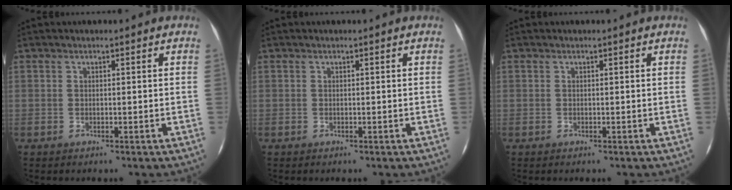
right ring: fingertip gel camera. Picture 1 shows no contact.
{"total": 0.0}
{"total": 0.0}